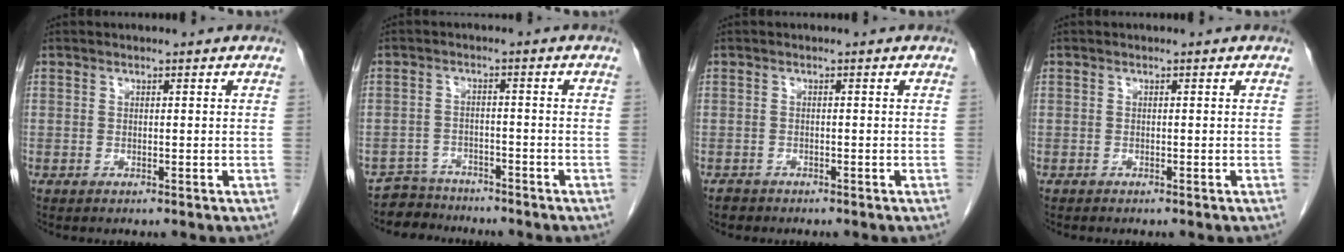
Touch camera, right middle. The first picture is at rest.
{"total": 4.8, "force": [-4.3, 1.8, -1.0], "torque": [0.018, 0.001, -0.076]}
{"total": 1.2, "force": [-1.0, 0.7, 0.0], "torque": [-0.008, 0.001, -0.018]}
{"total": 0.0}